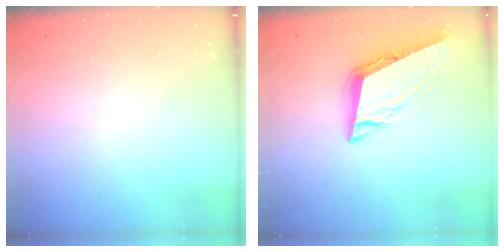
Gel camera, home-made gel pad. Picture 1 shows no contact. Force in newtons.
{"total": 9.8, "press": 9.3, "slide": 3.1}